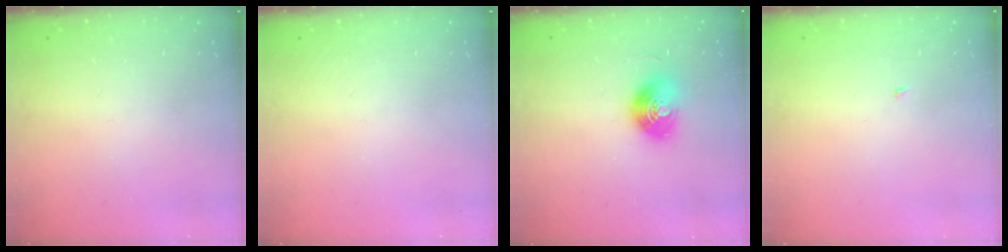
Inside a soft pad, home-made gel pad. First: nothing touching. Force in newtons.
{"total": 0.0}
{"total": 9.9, "press": 9.9, "slide": 0.9}
{"total": 1.8, "press": 1.8, "slide": 0.2}